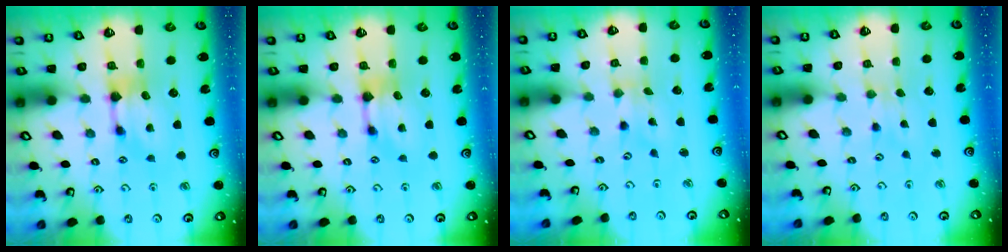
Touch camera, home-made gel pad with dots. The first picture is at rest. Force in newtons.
{"total": 0.0}
{"total": 3.5, "press": 3.4, "slide": 0.8}
{"total": 2.5, "press": 2.5, "slide": 0.3}